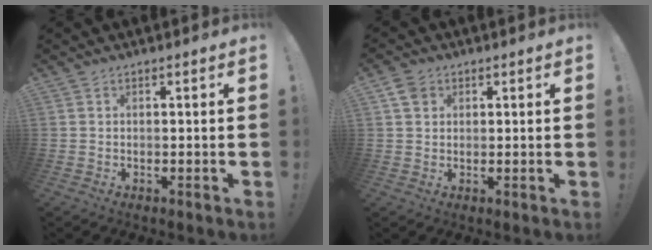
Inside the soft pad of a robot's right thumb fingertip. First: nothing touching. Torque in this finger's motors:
{"motor_torque": [-0.11, 0.08, 0.09, 0.32, -0.03]}